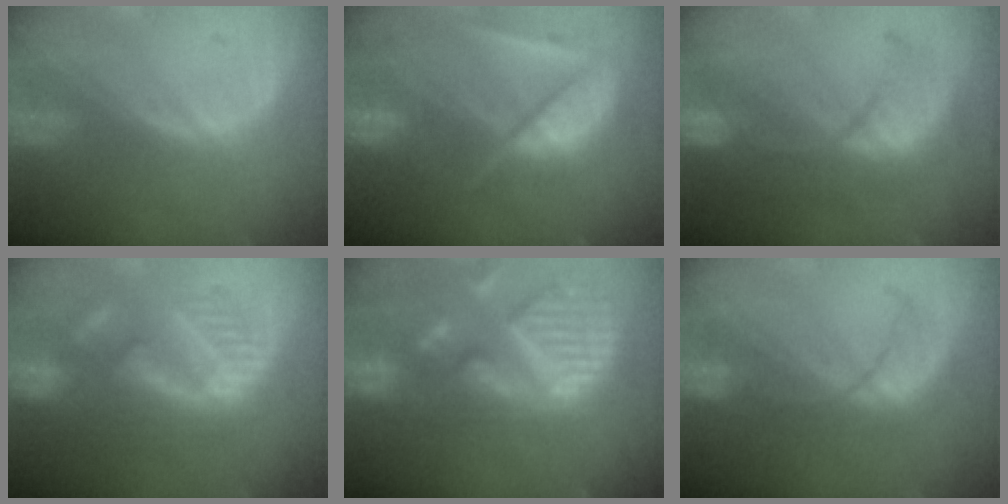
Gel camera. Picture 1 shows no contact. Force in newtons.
{"total": 9.7, "press": 8.4, "slide": 4.9}
{"total": 10.0, "press": 9.2, "slide": 4.1}
{"total": 10.7, "press": 9.7, "slide": 4.4}
{"total": 13.7, "press": 11.6, "slide": 7.3}
{"total": 5.9, "press": 5.9, "slide": 0.8}